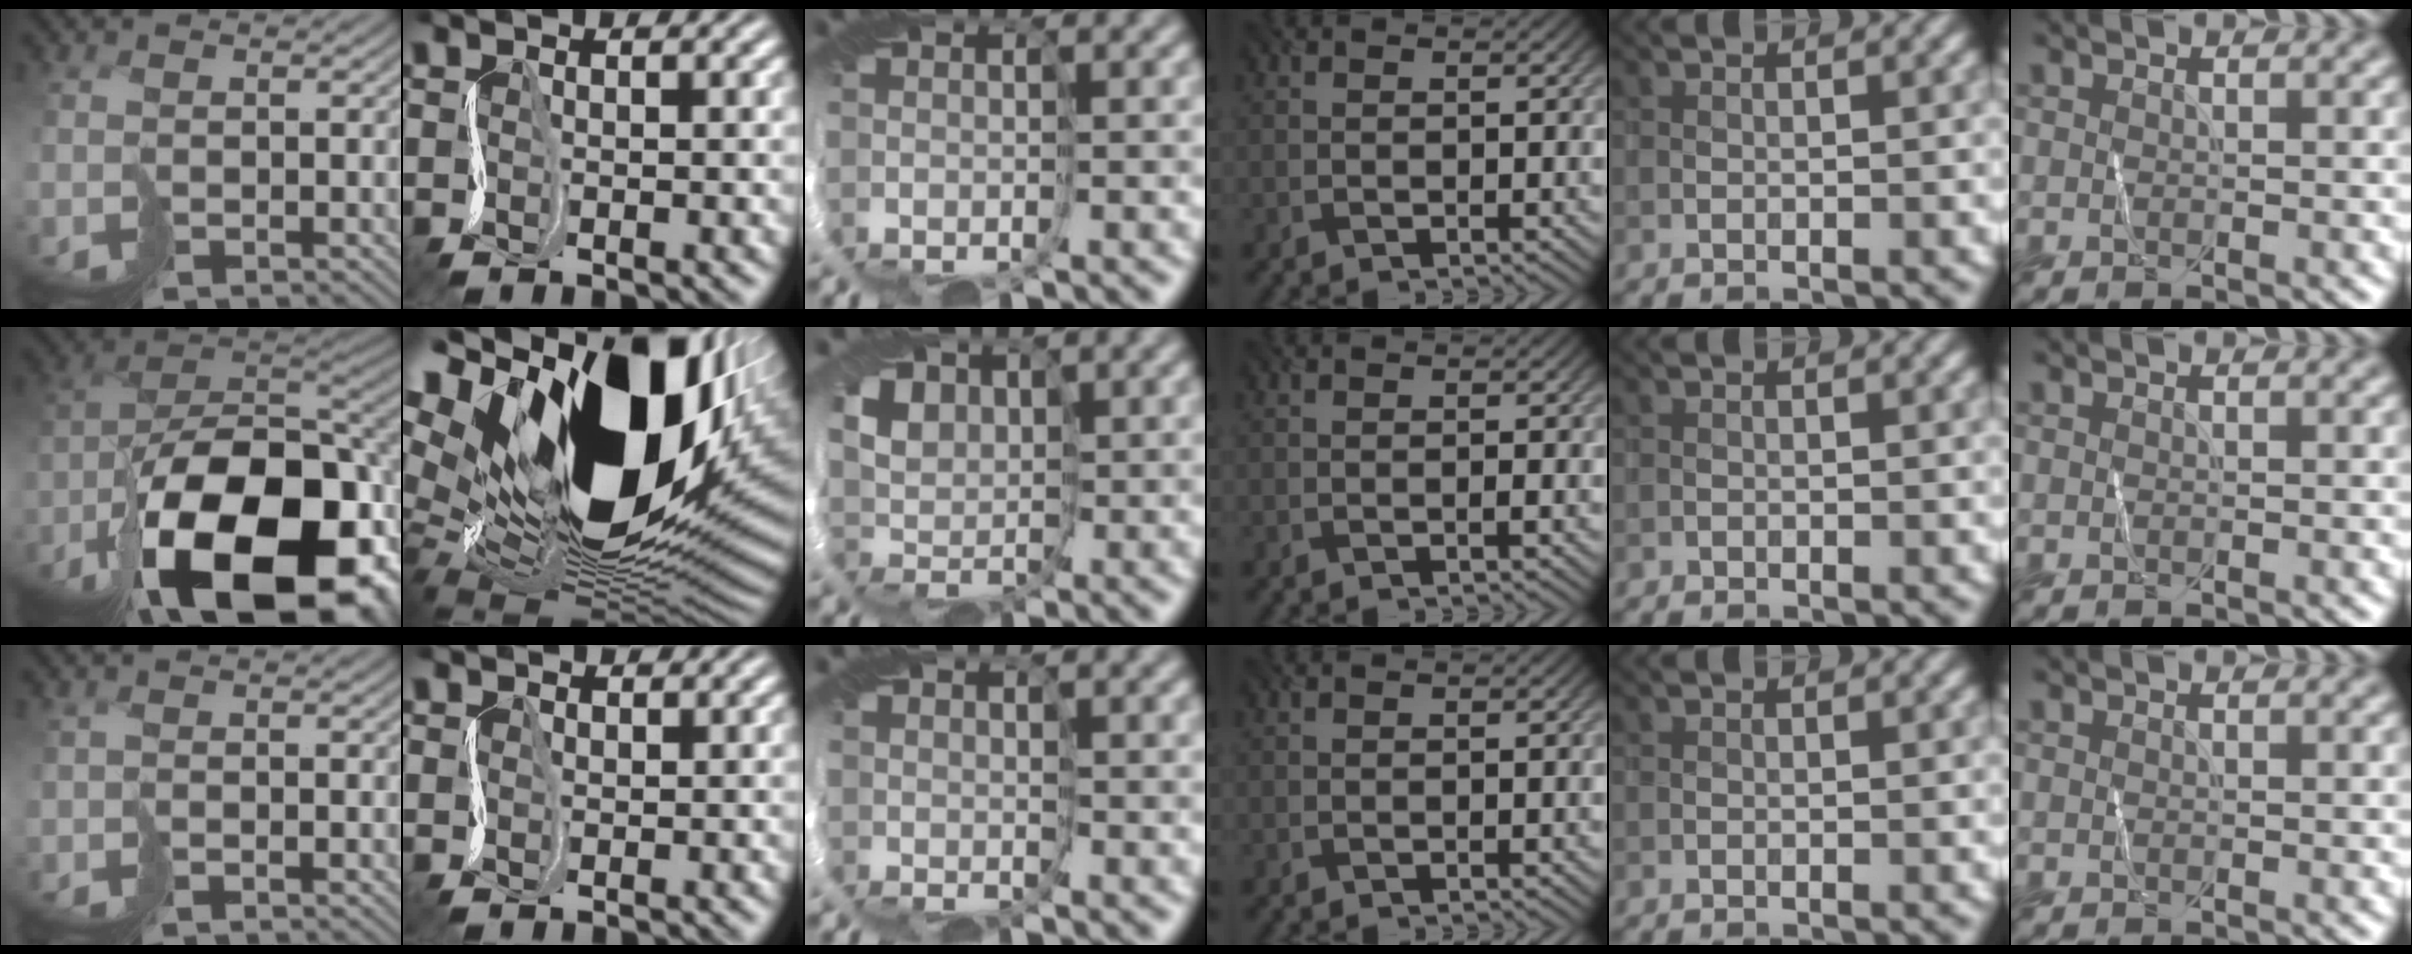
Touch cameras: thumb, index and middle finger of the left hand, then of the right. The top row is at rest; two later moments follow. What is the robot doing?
{"motion": "cut", "object": "paper"}